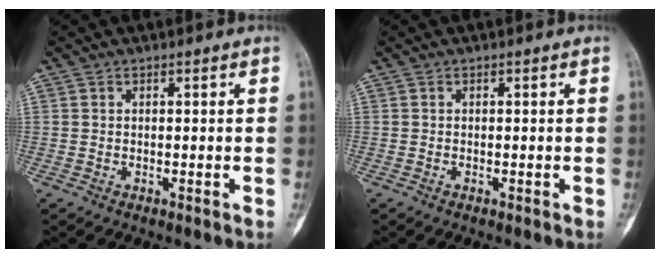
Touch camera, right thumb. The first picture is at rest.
{"total": 0.0}